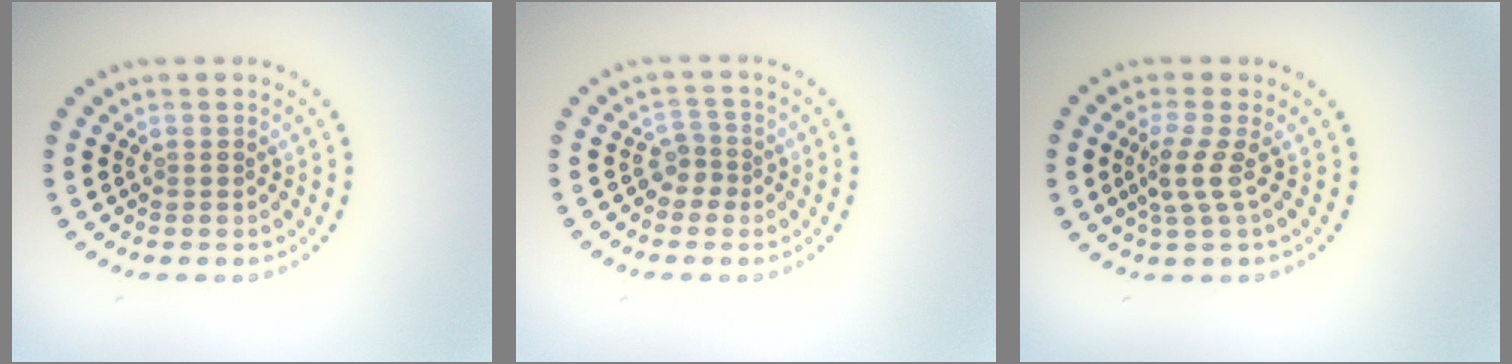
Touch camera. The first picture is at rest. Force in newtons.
{"total": 1.9, "press": 1.3, "slide": 1.3}
{"total": 2.3, "press": 1.6, "slide": 1.7}